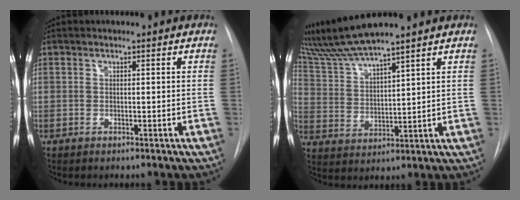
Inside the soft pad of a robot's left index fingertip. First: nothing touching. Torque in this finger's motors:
{"motor_torque": [1.04, -1.10, 0.22, 0.13]}